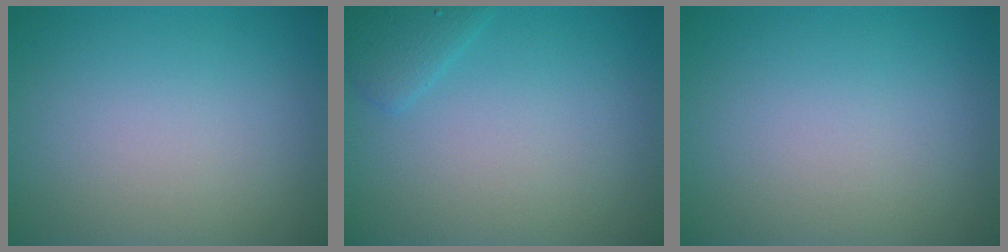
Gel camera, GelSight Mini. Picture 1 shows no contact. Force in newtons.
{"total": 1.6, "press": 1.6, "slide": 0.1}
{"total": 0.0}